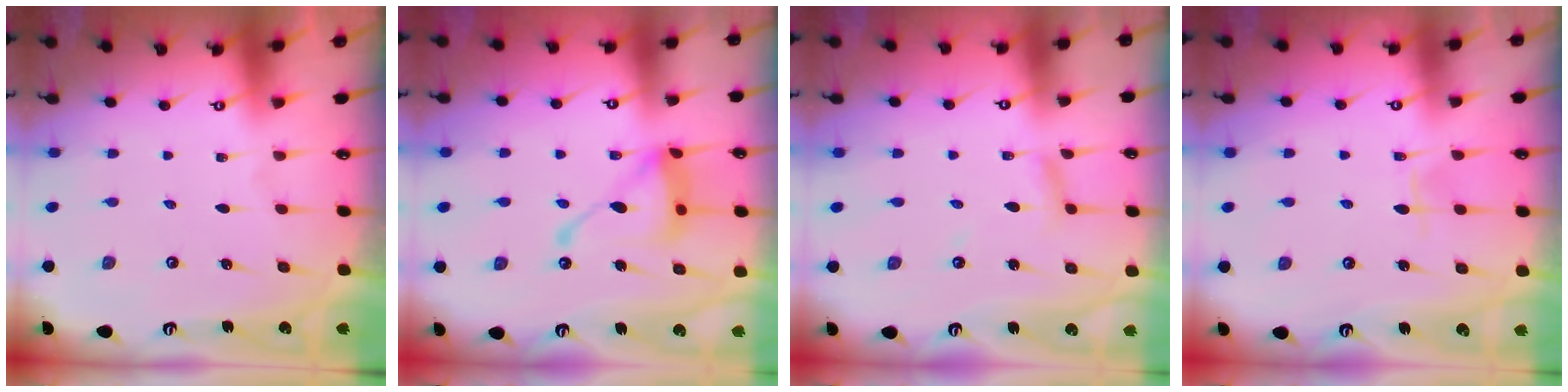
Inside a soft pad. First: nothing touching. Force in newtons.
{"total": 14.4, "press": 14.4, "slide": 1.3}
{"total": 4.1, "press": 4.1, "slide": 0.4}
{"total": 5.2, "press": 5.1, "slide": 0.8}